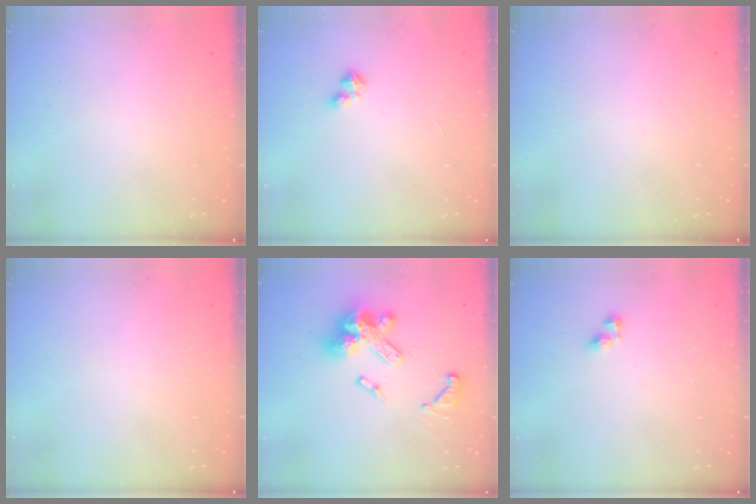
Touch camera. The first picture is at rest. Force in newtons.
{"total": 2.4, "press": 2.4, "slide": 0.4}
{"total": 0.0}
{"total": 0.0}
{"total": 17.4, "press": 17.2, "slide": 2.4}
{"total": 4.4, "press": 4.4, "slide": 0.1}